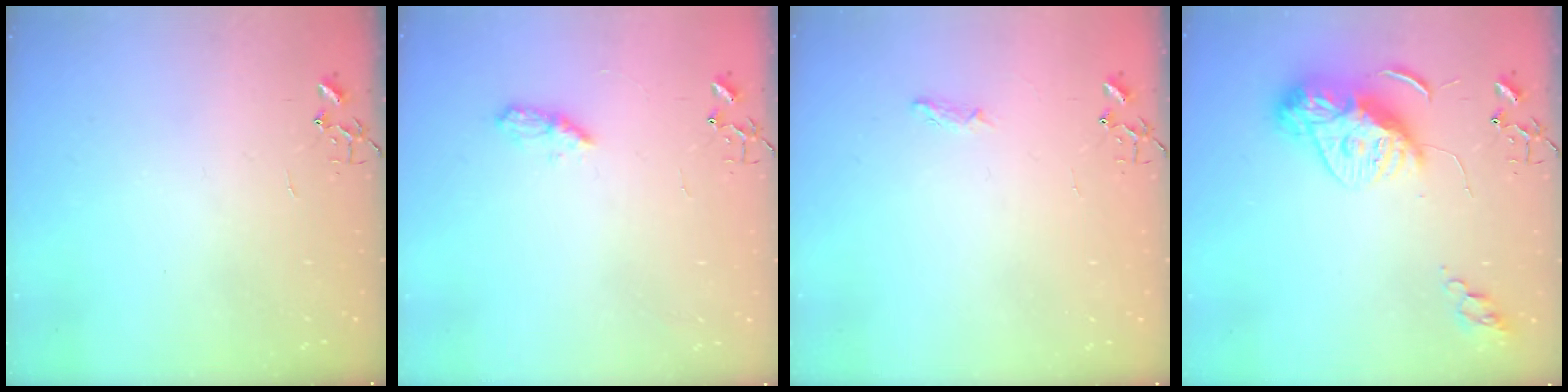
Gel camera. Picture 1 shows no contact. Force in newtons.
{"total": 5.7, "press": 5.7, "slide": 0.7}
{"total": 4.8, "press": 4.7, "slide": 0.5}
{"total": 12.1, "press": 12.1, "slide": 1.1}